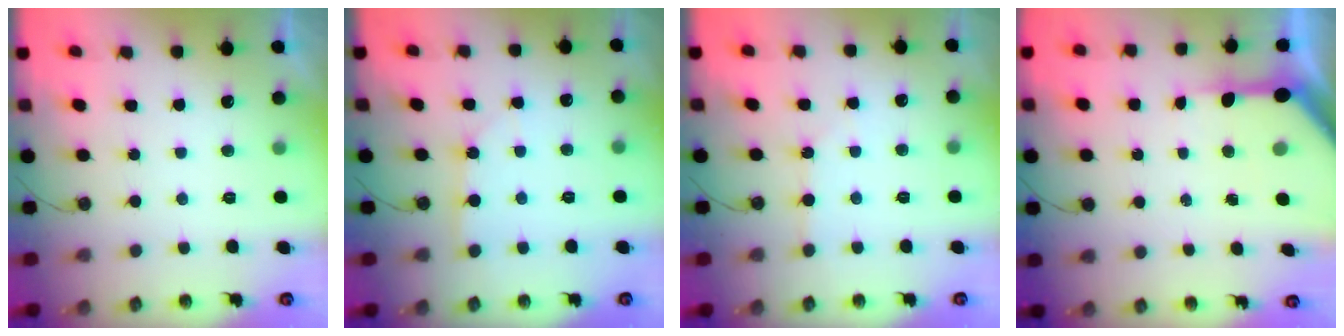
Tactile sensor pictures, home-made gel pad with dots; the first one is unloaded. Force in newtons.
{"total": 3.0, "press": 3.0, "slide": 0.4}
{"total": 2.4, "press": 2.3, "slide": 0.3}
{"total": 8.5, "press": 8.4, "slide": 1.1}